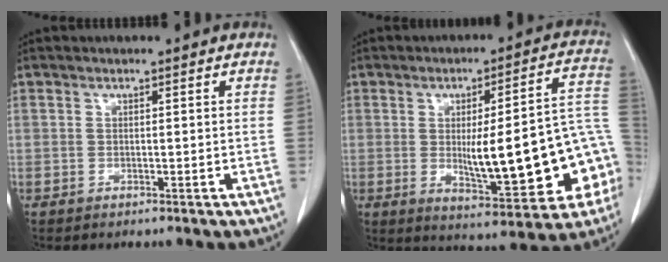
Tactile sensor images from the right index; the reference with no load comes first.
{"total": 19.6, "force": [-3.0, 4.0, 19.0], "torque": [-0.191, 0.031, -0.018]}